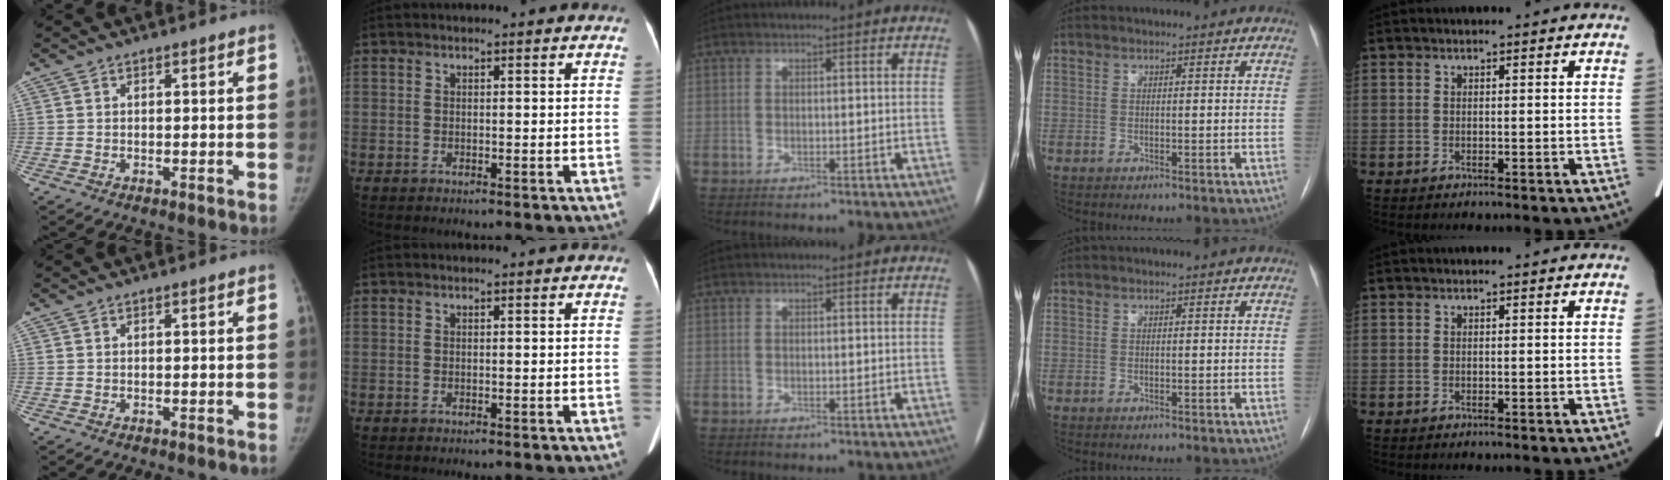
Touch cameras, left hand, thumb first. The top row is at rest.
{}